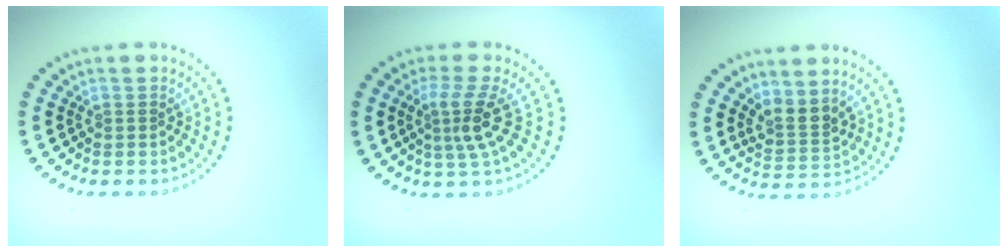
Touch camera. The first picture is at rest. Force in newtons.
{"total": 3.2, "press": 2.2, "slide": 2.2}
{"total": 2.5, "press": 1.8, "slide": 1.8}